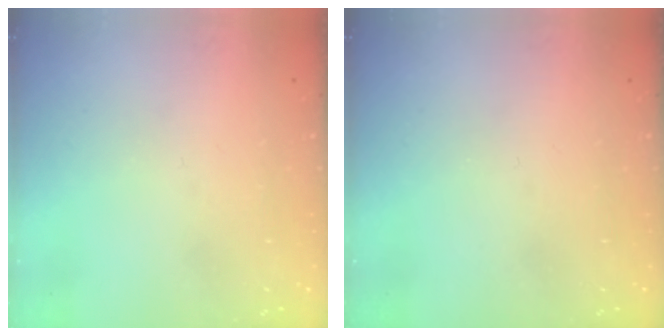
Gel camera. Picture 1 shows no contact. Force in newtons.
{"total": 0.0}